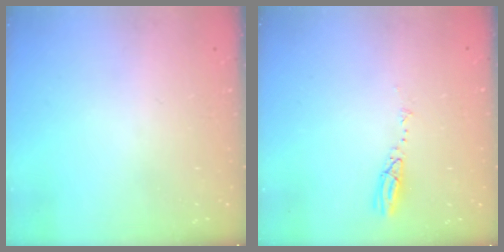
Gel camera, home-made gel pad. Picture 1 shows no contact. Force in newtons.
{"total": 3.4, "press": 3.4, "slide": 0.4}